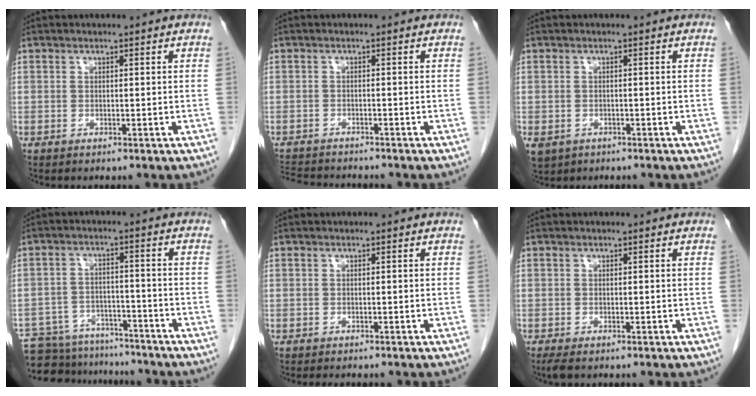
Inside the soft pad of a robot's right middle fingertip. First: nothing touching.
{"total": 7.2, "force": [-6.8, 1.1, 2.0], "torque": [-0.033, -0.005, -0.107]}
{"total": 6.7, "force": [-3.6, 5.0, 2.6], "torque": [-0.072, -0.008, -0.047]}
{"total": 14.6, "force": [-13.6, 4.5, 2.9], "torque": [-0.059, 0.017, -0.194]}
{"total": 2.2, "force": [-1.9, 0.7, 0.9], "torque": [-0.015, -0.005, -0.019]}
{"total": 1.6, "force": [-1.2, 0.4, 0.9], "torque": [-0.020, -0.006, -0.020]}